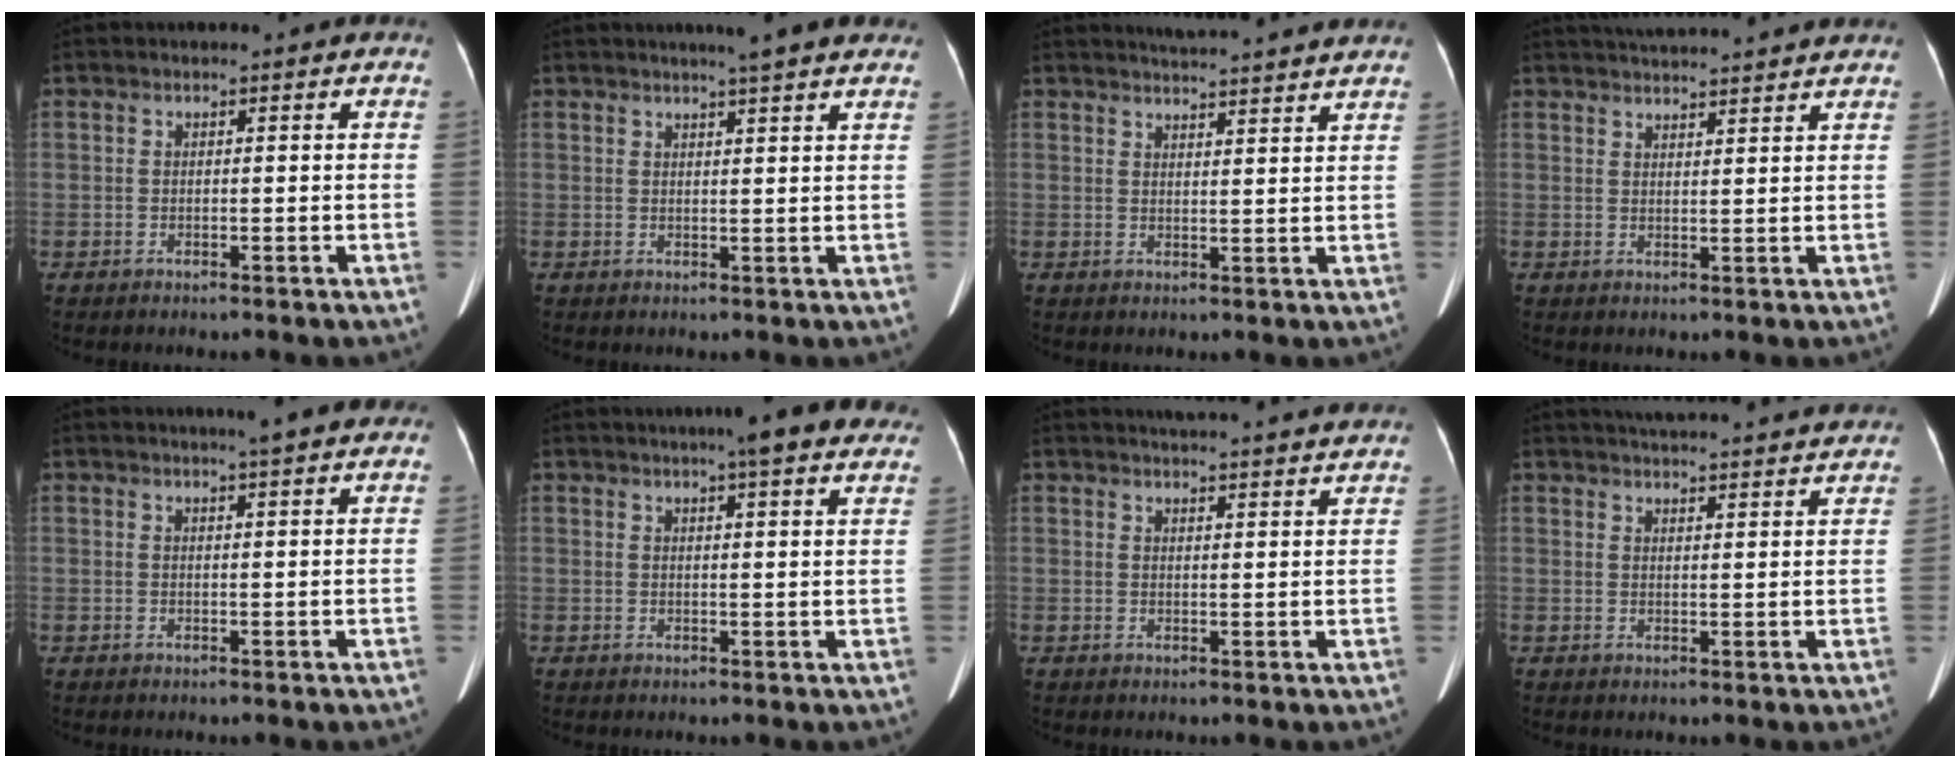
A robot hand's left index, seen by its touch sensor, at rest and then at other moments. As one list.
[{"total": 6.2, "force": [5.2, -0.1, 3.3], "torque": [-0.047, 0.015, 0.061]}, {"total": 11.7, "force": [10.9, 0.3, 4.2], "torque": [-0.060, 0.016, 0.132]}, {"total": 11.1, "force": [10.4, 0.5, 3.8], "torque": [-0.061, 0.030, 0.141]}, {"total": 4.1, "force": [3.4, -0.1, 2.2], "torque": [-0.031, 0.011, 0.043]}, {"total": 9.6, "force": [7.6, 0.9, 5.8], "torque": [-0.065, 0.016, 0.082]}, {"total": 14.7, "force": [13.6, 1.0, 5.3], "torque": [-0.069, 0.016, 0.164]}, {"total": 17.7, "force": [16.5, 1.6, 6.1], "torque": [-0.085, 0.024, 0.210]}]